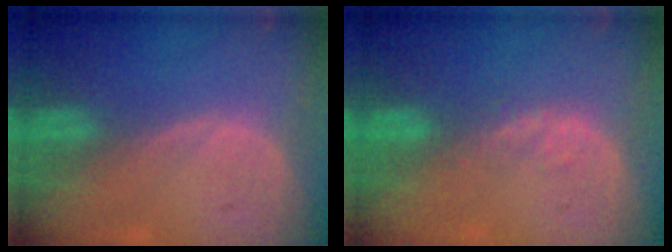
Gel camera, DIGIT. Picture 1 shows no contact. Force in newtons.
{"total": 2.5, "press": 1.9, "slide": 1.7}